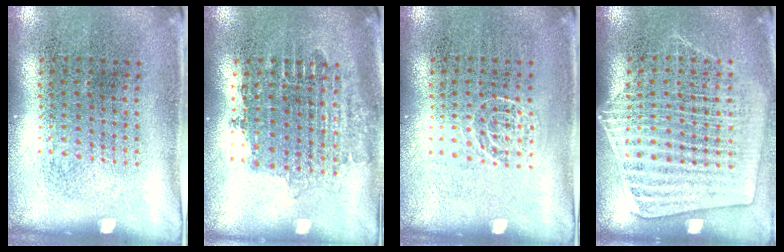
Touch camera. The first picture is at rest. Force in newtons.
{"total": 1.7, "press": 1.4, "slide": 1.0}
{"total": 0.9, "press": 0.9, "slide": 0.2}
{"total": 1.6, "press": 1.5, "slide": 0.5}